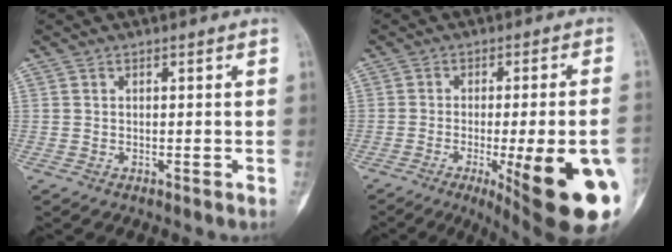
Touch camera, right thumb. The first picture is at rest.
{"total": 22.9, "force": [-7.3, 5.2, 21.0], "torque": [-0.216, -0.004, -0.080]}